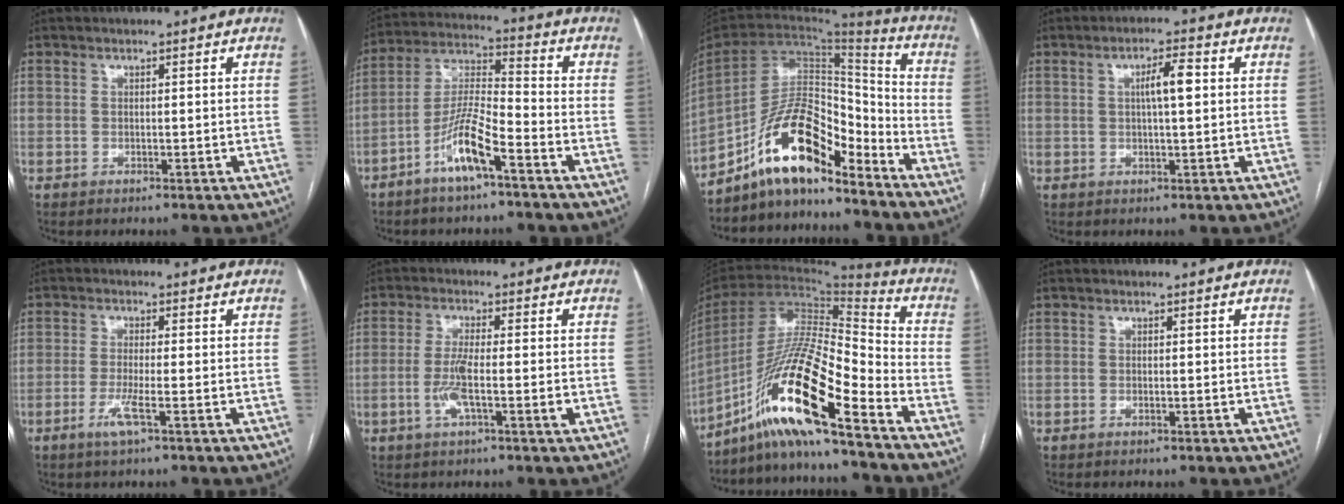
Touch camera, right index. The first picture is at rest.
{"total": 9.8, "force": [-5.5, 1.3, 8.0], "torque": [-0.167, 0.001, -0.107]}
{"total": 14.8, "force": [-11.1, 4.8, 8.4], "torque": [-0.155, 0.032, -0.200]}
{"total": 4.3, "force": [0.8, 0.5, 4.2], "torque": [-0.073, 0.008, 0.011]}
{"total": 3.5, "force": [-1.6, -0.2, 3.1], "torque": [-0.065, -0.009, -0.036]}
{"total": 5.3, "force": [-1.6, 0.2, 5.0], "torque": [-0.102, -0.006, -0.030]}
{"total": 18.2, "force": [-11.6, 1.4, 13.9], "torque": [-0.280, -0.007, -0.217]}
{"total": 0.0}